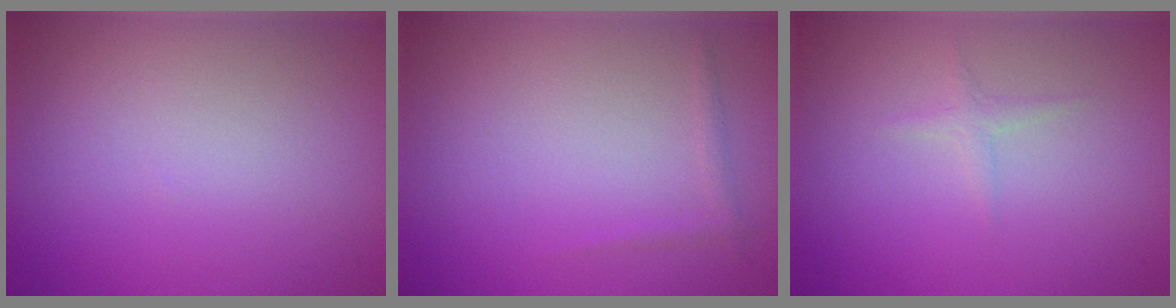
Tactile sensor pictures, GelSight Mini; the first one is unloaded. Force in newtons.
{"total": 0.7, "press": 0.7, "slide": 0.0}
{"total": 0.8, "press": 0.8, "slide": 0.1}